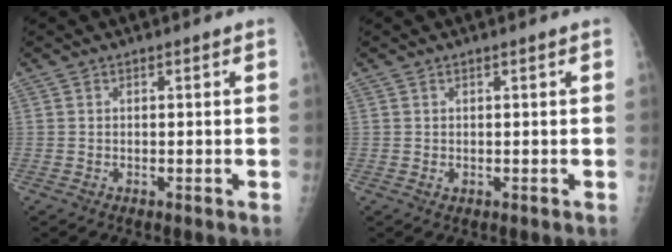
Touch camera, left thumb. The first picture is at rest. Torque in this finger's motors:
{"motor_torque": [-0.22, 0.14, 0.15, 0.09, -0.01]}